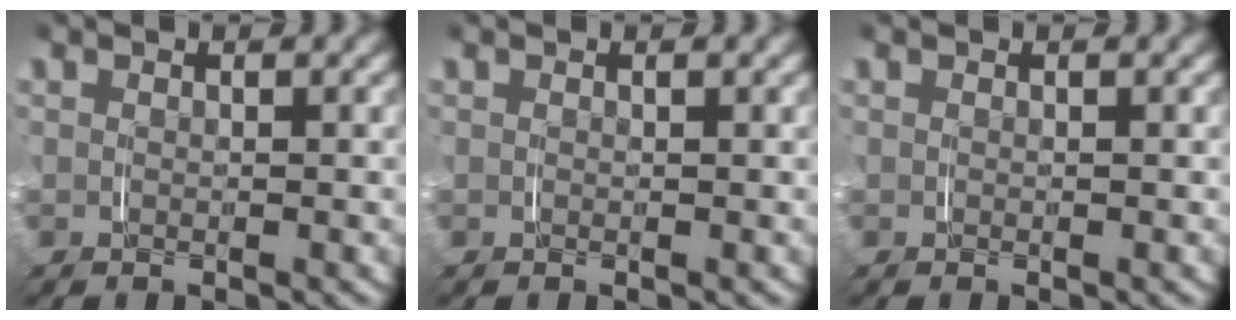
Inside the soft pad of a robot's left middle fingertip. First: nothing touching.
{"total": 0.0}
{"total": 0.0}